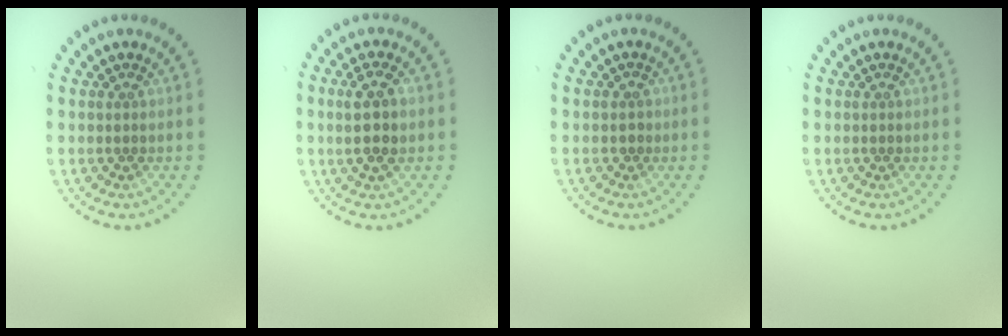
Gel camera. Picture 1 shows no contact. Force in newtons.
{"total": 3.0, "press": 2.9, "slide": 0.9}
{"total": 0.6, "press": 0.2, "slide": 0.6}
{"total": 0.0}